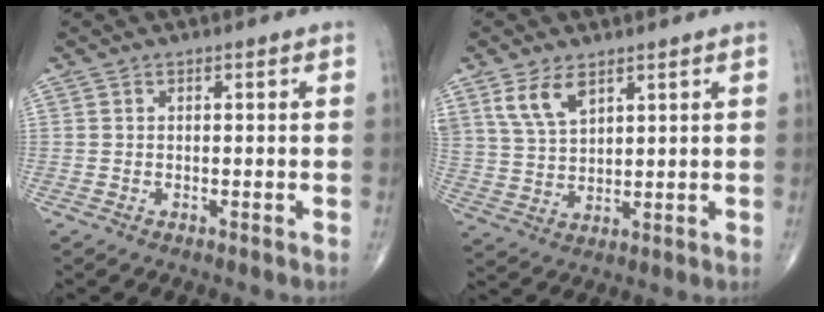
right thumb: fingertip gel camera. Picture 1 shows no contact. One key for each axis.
{"total": 7.0, "fx": 4.2, "fy": 3.6, "fz": 4.3, "tx": -0.077, "ty": -0.016, "tz": 0.091}